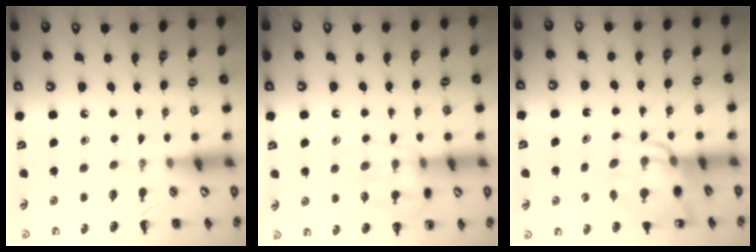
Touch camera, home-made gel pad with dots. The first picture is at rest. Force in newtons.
{"total": 13.5, "press": 13.5, "slide": 0.9}
{"total": 13.1, "press": 12.5, "slide": 4.1}